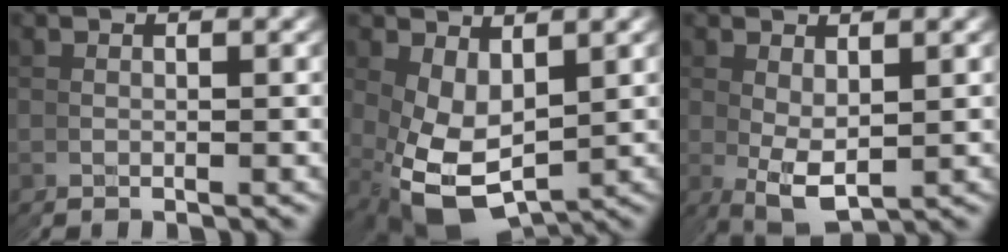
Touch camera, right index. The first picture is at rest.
{"total": 8.4, "force": [-1.1, 6.6, 5.1], "torque": [-0.128, -0.061, 0.009]}
{"total": 6.4, "force": [-1.9, 4.3, 4.3], "torque": [-0.079, -0.038, -0.007]}